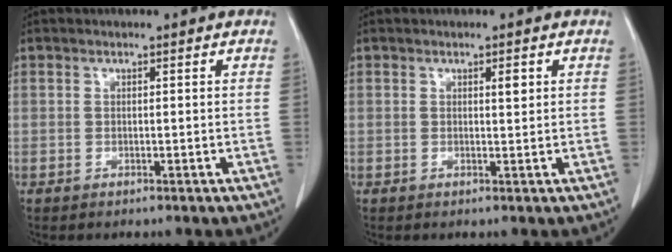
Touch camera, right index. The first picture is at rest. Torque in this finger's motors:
{"motor_torque": [-0.02, 0.05, -0.02, 0.00]}